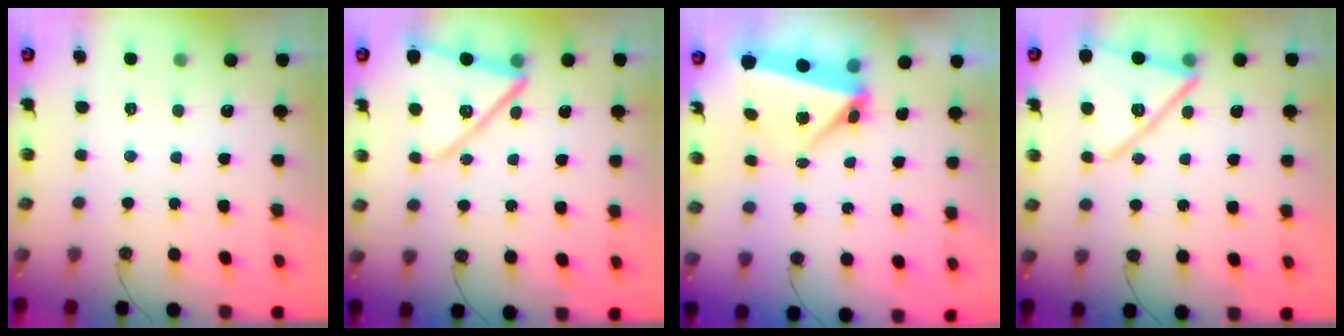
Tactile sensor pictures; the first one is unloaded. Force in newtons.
{"total": 15.8, "press": 15.8, "slide": 1.3}
{"total": 6.7, "press": 6.7, "slide": 0.8}
{"total": 16.0, "press": 16.0, "slide": 1.2}